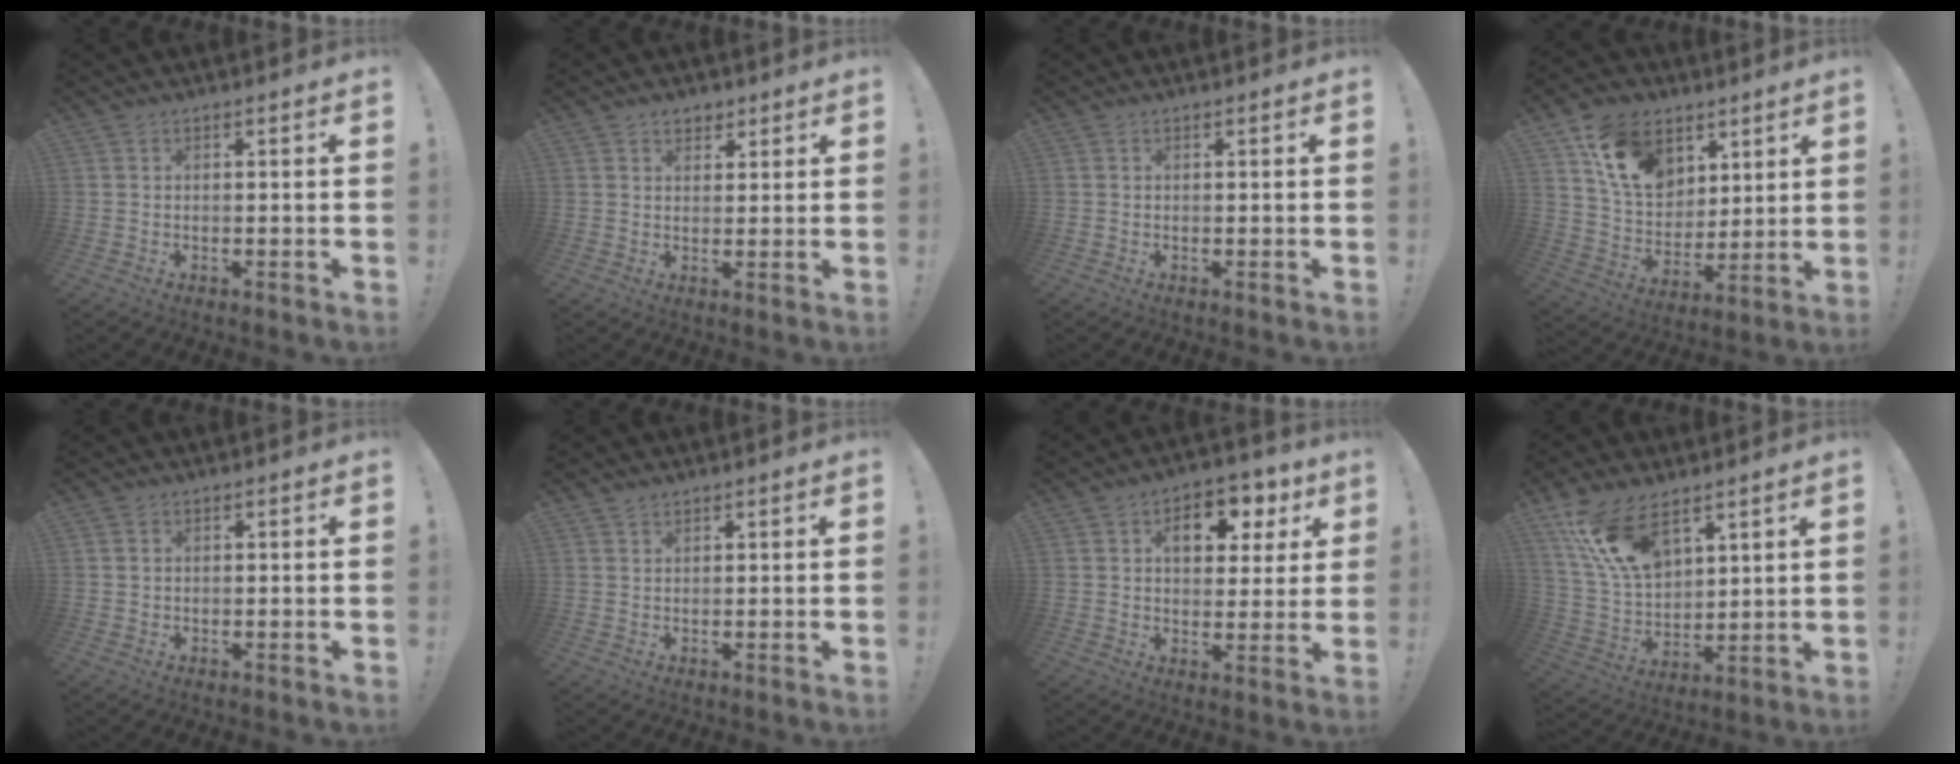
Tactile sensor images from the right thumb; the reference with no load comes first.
{"total": 3.8, "force": [2.5, 2.6, 1.1], "torque": [-0.004, -0.009, 0.044]}
{"total": 0.0}
{"total": 17.1, "force": [8.9, 12.1, 8.0], "torque": [-0.141, -0.034, 0.173]}
{"total": 1.1, "force": [0.4, 1.0, -0.1], "torque": [0.001, 0.005, 0.006]}
{"total": 1.3, "force": [1.2, 0.5, 0.2], "torque": [0.000, -0.004, 0.022]}
{"total": 10.5, "force": [4.2, 6.8, 6.7], "torque": [-0.079, -0.016, 0.072]}
{"total": 16.8, "force": [10.1, 8.8, 10.2], "torque": [-0.224, -0.055, 0.190]}